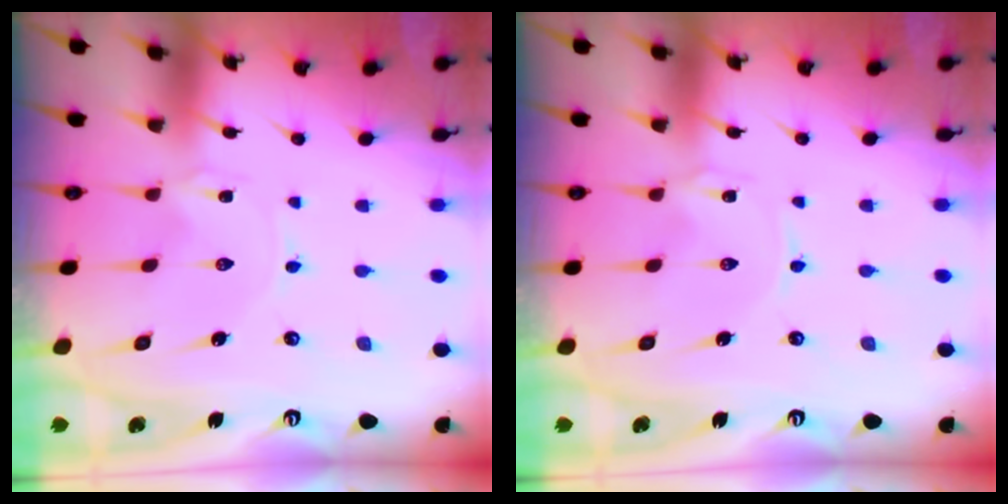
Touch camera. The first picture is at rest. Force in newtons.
{"total": 0.0}